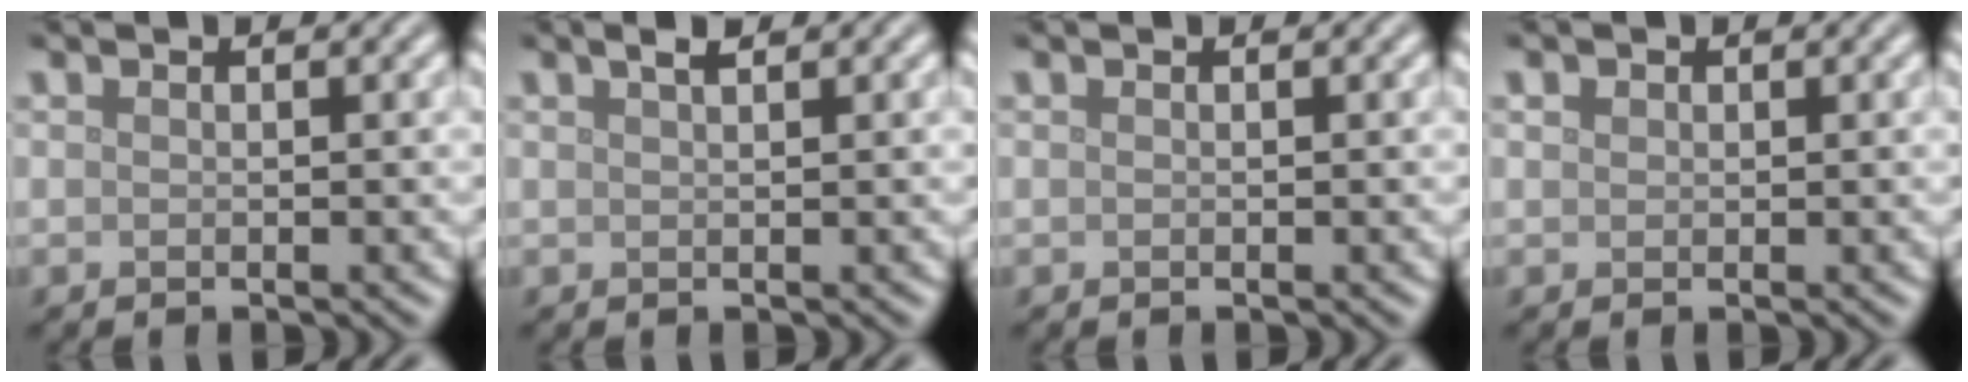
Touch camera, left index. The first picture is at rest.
{"total": 1.3, "force": [0.9, 0.3, 0.9], "torque": [-0.012, 0.005, 0.013]}
{"total": 0.0}
{"total": 0.6, "force": [0.3, 0.5, 0.1], "torque": [0.000, 0.000, 0.006]}